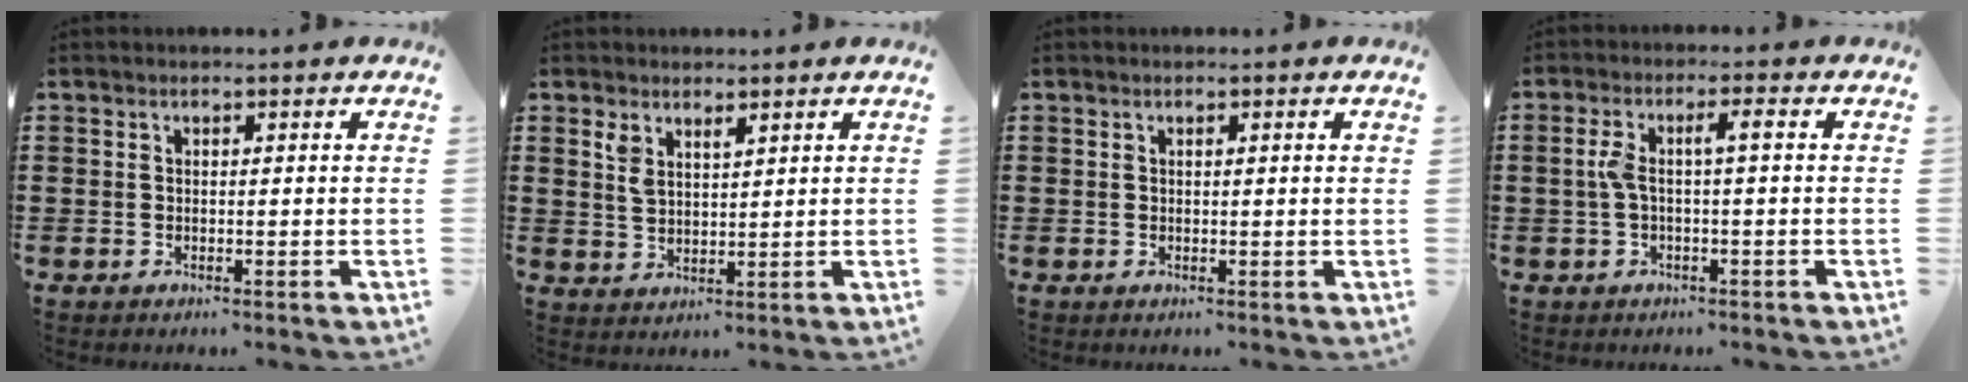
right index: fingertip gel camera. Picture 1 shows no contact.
{"total": 2.8, "force": [2.0, 1.2, 1.5], "torque": [-0.034, 0.004, 0.037]}
{"total": 0.6, "force": [0.2, -0.1, 0.6], "torque": [-0.009, -0.001, 0.003]}
{"total": 4.0, "force": [-0.1, 0.6, 3.9], "torque": [-0.094, -0.003, -0.014]}